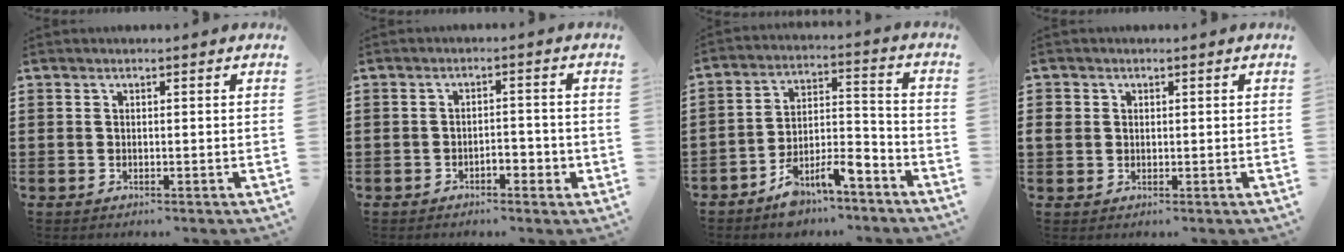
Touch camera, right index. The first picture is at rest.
{"total": 2.5, "force": [-1.4, 1.2, 1.7], "torque": [-0.033, 0.005, -0.029]}
{"total": 8.4, "force": [-7.1, 2.5, 3.7], "torque": [-0.055, 0.021, -0.133]}
{"total": 1.4, "force": [0.3, 1.3, 0.5], "torque": [-0.013, 0.005, 0.004]}